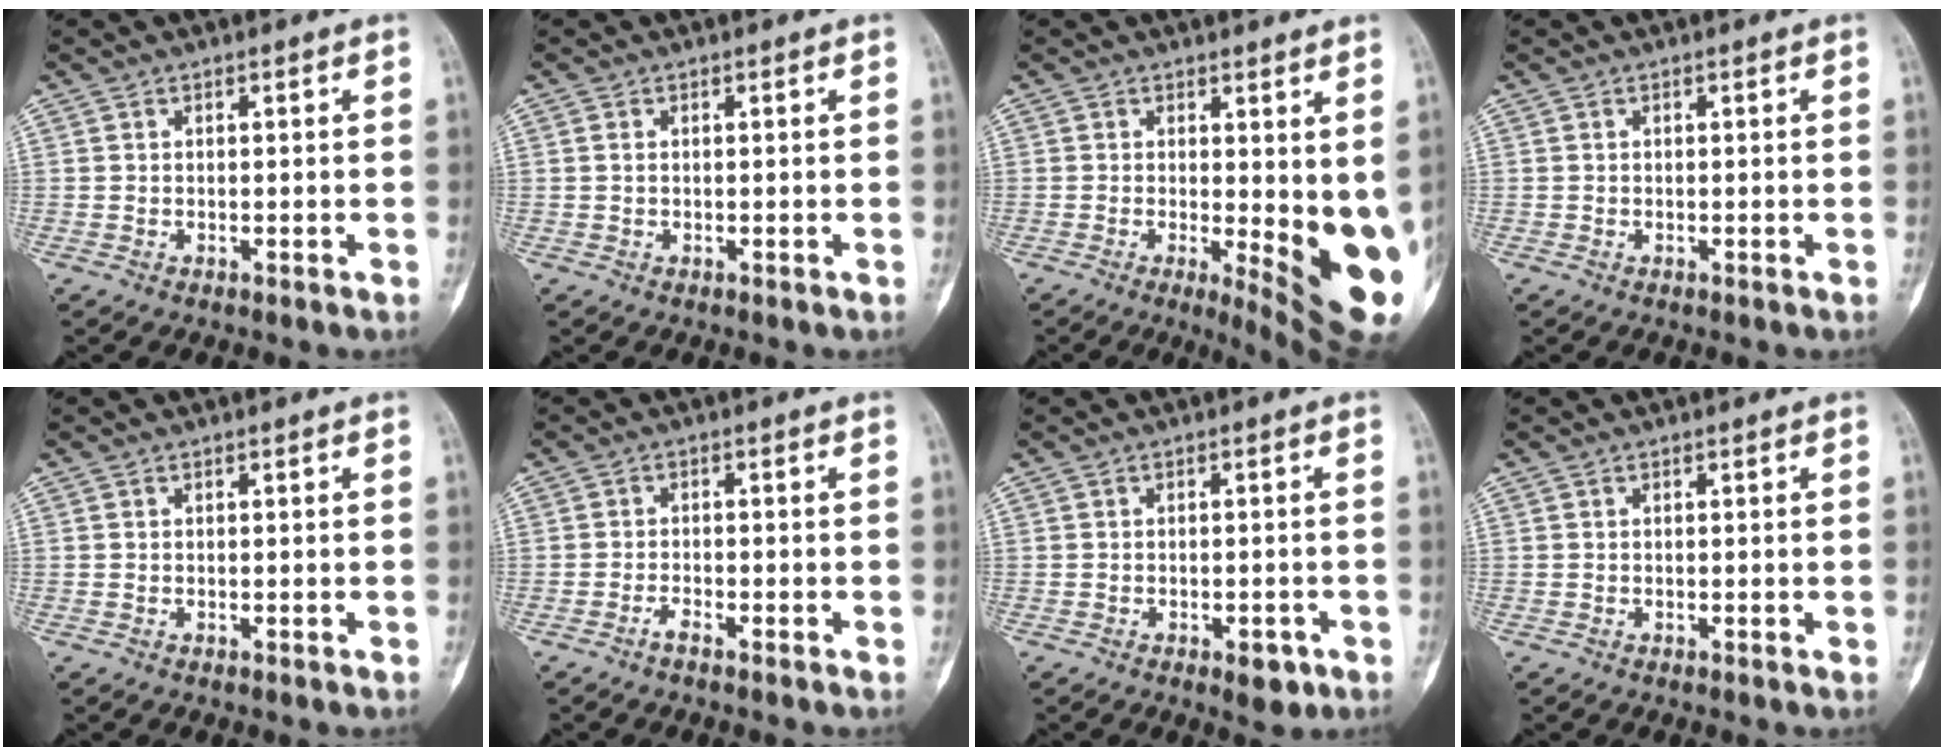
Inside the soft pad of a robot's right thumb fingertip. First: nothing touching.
{"total": 0.8, "force": [0.1, 0.5, 0.6], "torque": [-0.014, 0.001, 0.002]}
{"total": 13.1, "force": [-0.9, 4.2, 12.4], "torque": [-0.155, -0.027, -0.002]}
{"total": 0.0}
{"total": 0.0}
{"total": 1.6, "force": [-1.3, 0.3, 0.9], "torque": [-0.024, 0.004, -0.027]}
{"total": 3.6, "force": [-1.7, 1.8, 2.6], "torque": [-0.023, 0.006, -0.015]}
{"total": 0.0}